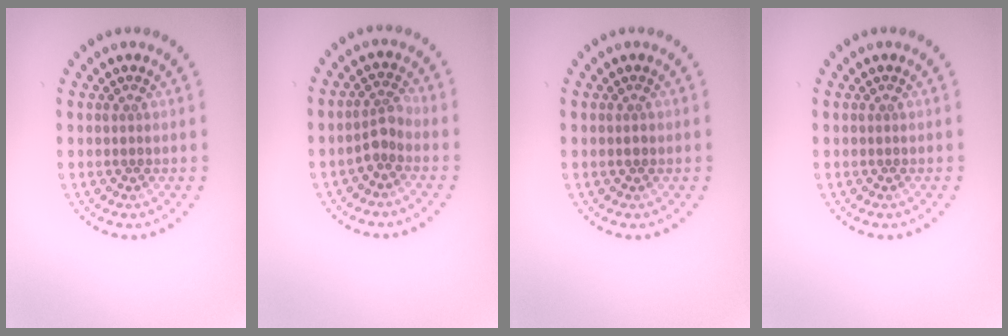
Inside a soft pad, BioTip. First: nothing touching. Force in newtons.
{"total": 1.9, "press": 1.4, "slide": 1.2}
{"total": 0.8, "press": 0.8, "slide": 0.1}
{"total": 0.0}